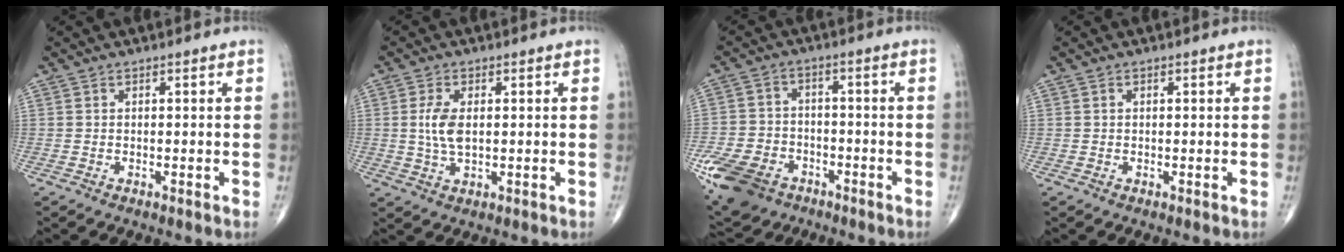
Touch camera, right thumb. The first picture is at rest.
{"total": 5.2, "force": [0.6, 2.6, 4.5], "torque": [-0.098, -0.003, 0.012]}
{"total": 13.3, "force": [-6.8, 9.3, 6.5], "torque": [-0.125, 0.023, -0.116]}
{"total": 0.0}